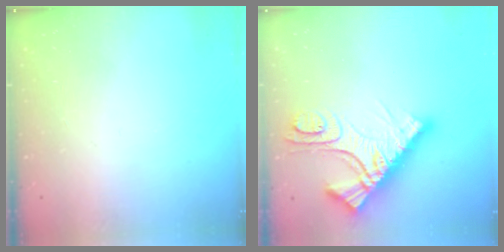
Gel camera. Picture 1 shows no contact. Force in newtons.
{"total": 15.9, "press": 15.8, "slide": 1.7}